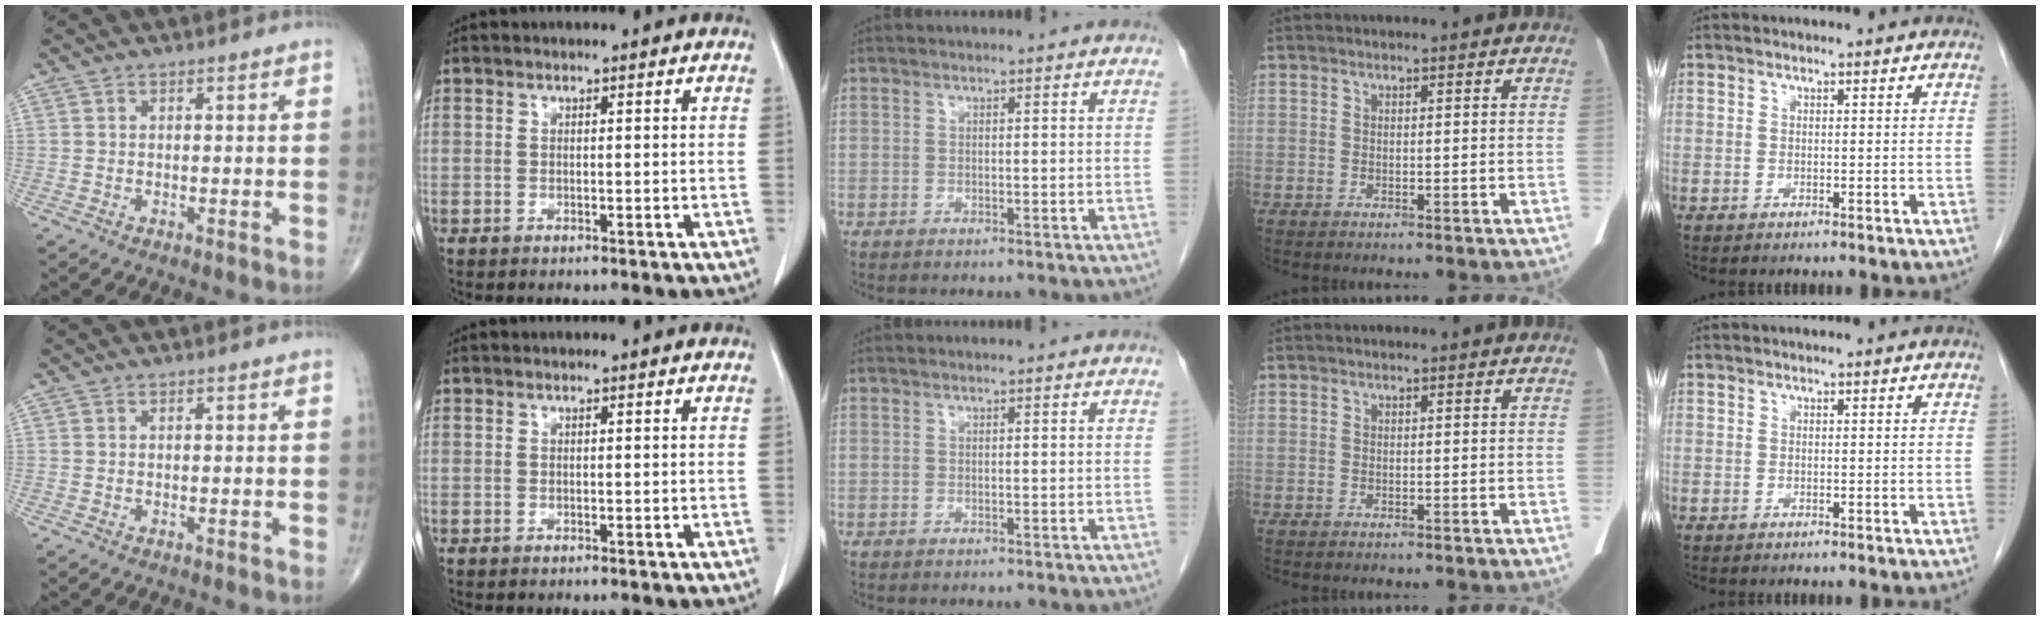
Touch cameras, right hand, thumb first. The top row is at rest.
{}